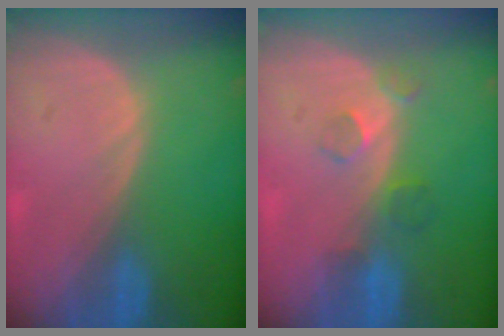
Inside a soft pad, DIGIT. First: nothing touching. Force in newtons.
{"total": 3.6, "press": 3.2, "slide": 1.7}